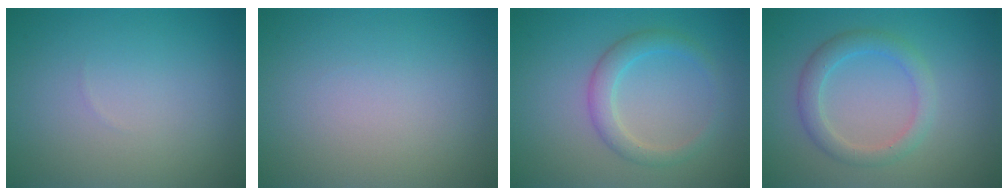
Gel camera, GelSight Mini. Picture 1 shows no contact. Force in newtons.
{"total": 0.0}
{"total": 2.5, "press": 2.5, "slide": 0.1}
{"total": 2.7, "press": 2.7, "slide": 0.0}